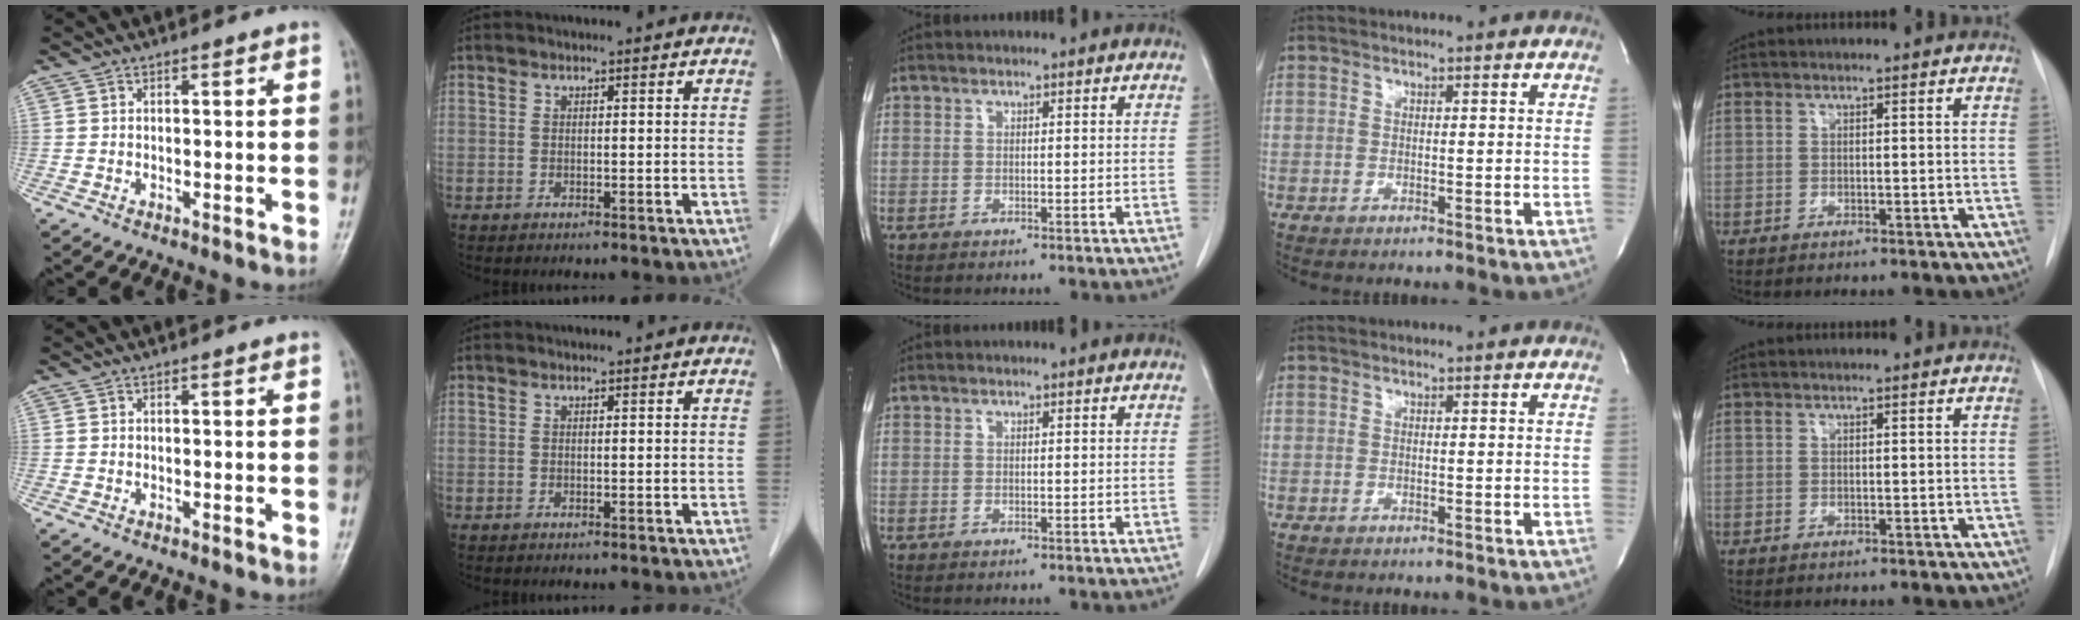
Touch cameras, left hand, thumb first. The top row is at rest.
{}